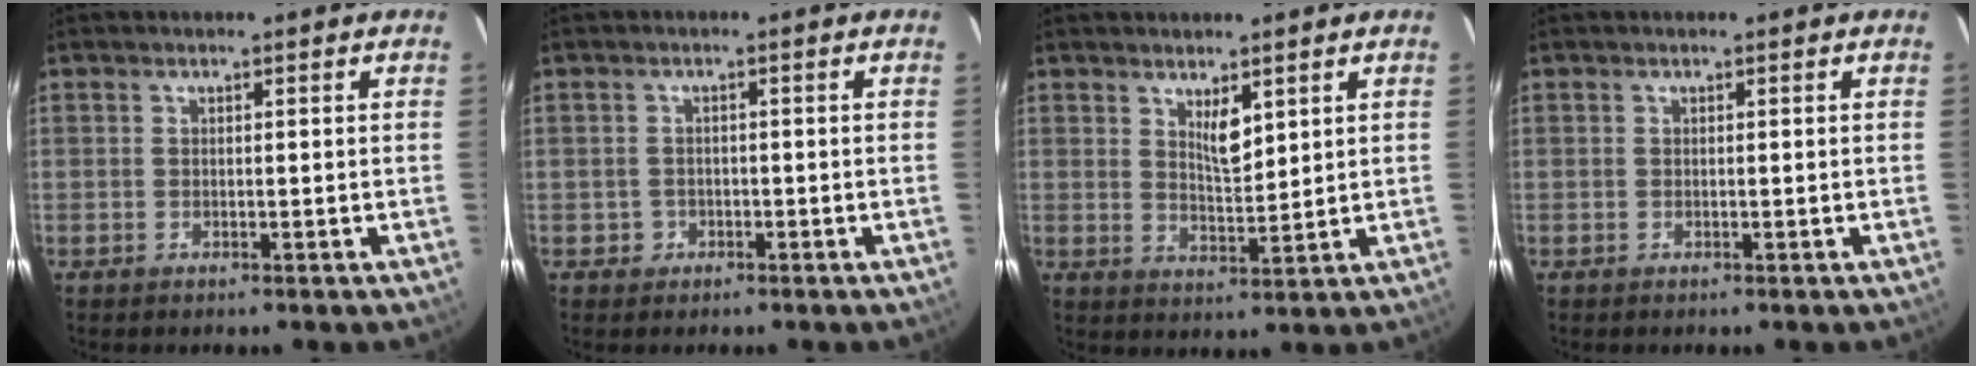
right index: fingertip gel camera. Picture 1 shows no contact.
{"total": 1.6, "force": [-0.7, 1.5, 0.0], "torque": [0.004, 0.008, -0.014]}
{"total": 4.0, "force": [2.2, 1.1, 3.1], "torque": [-0.057, -0.008, 0.045]}
{"total": 0.0}